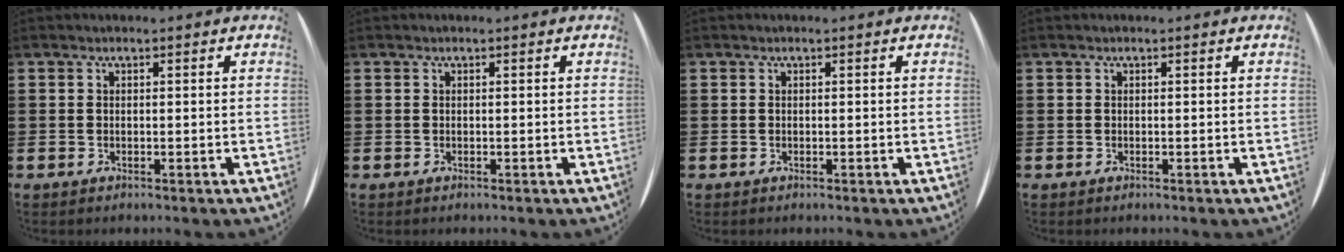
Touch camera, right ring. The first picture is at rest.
{"total": 0.0}
{"total": 0.0}
{"total": 0.0}